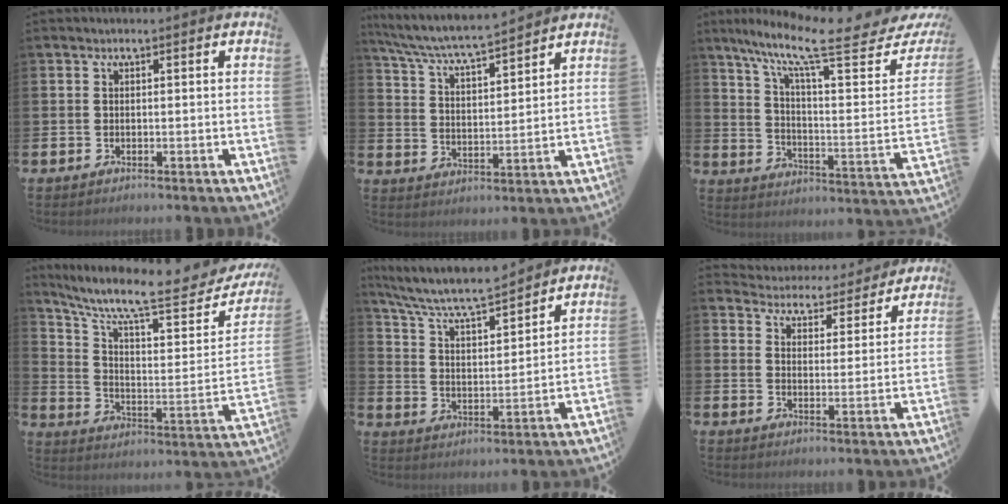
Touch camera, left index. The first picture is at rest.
{"total": 6.3, "force": [6.0, 0.3, 1.8], "torque": [-0.063, -0.040, 0.103]}
{"total": 10.8, "force": [8.1, 1.9, 6.9], "torque": [-0.138, -0.067, 0.119]}
{"total": 9.2, "force": [7.4, 2.2, 5.0], "torque": [-0.108, -0.066, 0.116]}
{"total": 7.3, "force": [7.0, 0.8, 2.2], "torque": [-0.078, -0.049, 0.120]}
{"total": 4.8, "force": [4.7, 1.2, -0.1], "torque": [-0.019, -0.043, 0.079]}